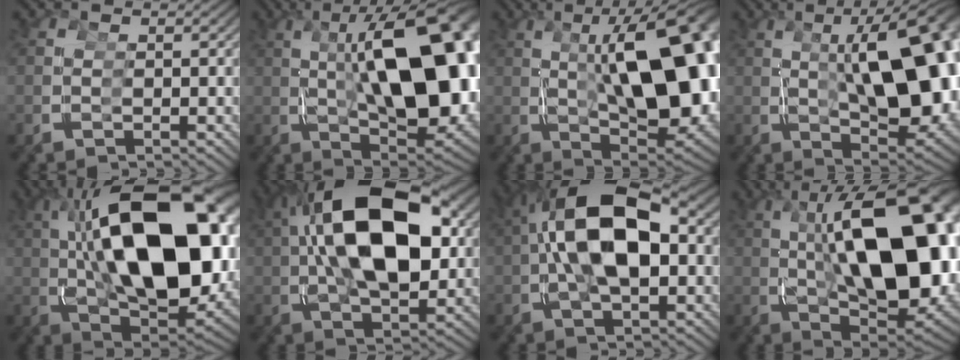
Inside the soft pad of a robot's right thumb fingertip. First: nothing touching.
{"total": 17.5, "force": [1.1, 7.7, 15.7], "torque": [-0.207, -0.014, 0.033]}
{"total": 15.7, "force": [0.8, 6.5, 14.2], "torque": [-0.186, -0.014, 0.032]}
{"total": 13.7, "force": [1.2, 4.9, 12.7], "torque": [-0.159, 0.002, 0.029]}
{"total": 21.3, "force": [2.6, 10.4, 18.4], "torque": [-0.297, -0.014, 0.056]}
{"total": 15.3, "force": [2.7, 7.7, 12.9], "torque": [-0.226, 0.015, 0.044]}
{"total": 13.3, "force": [1.2, 7.4, 11.1], "torque": [-0.207, 0.011, 0.024]}
{"total": 19.4, "force": [1.5, 9.1, 17.0], "torque": [-0.240, -0.017, 0.042]}